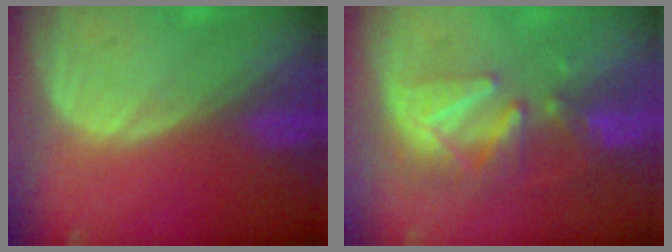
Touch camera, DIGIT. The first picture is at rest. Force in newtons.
{"total": 8.2, "press": 7.5, "slide": 3.4}